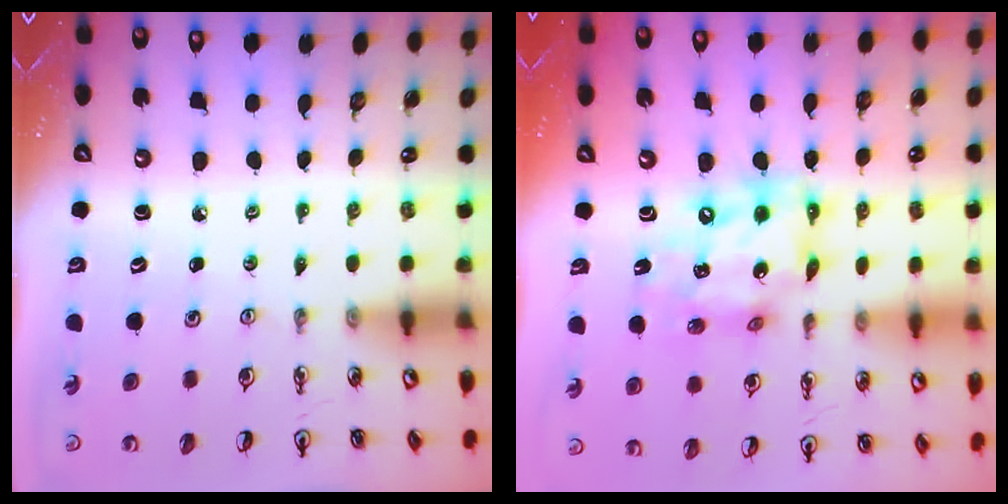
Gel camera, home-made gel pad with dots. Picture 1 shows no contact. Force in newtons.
{"total": 13.6, "press": 13.6, "slide": 0.9}